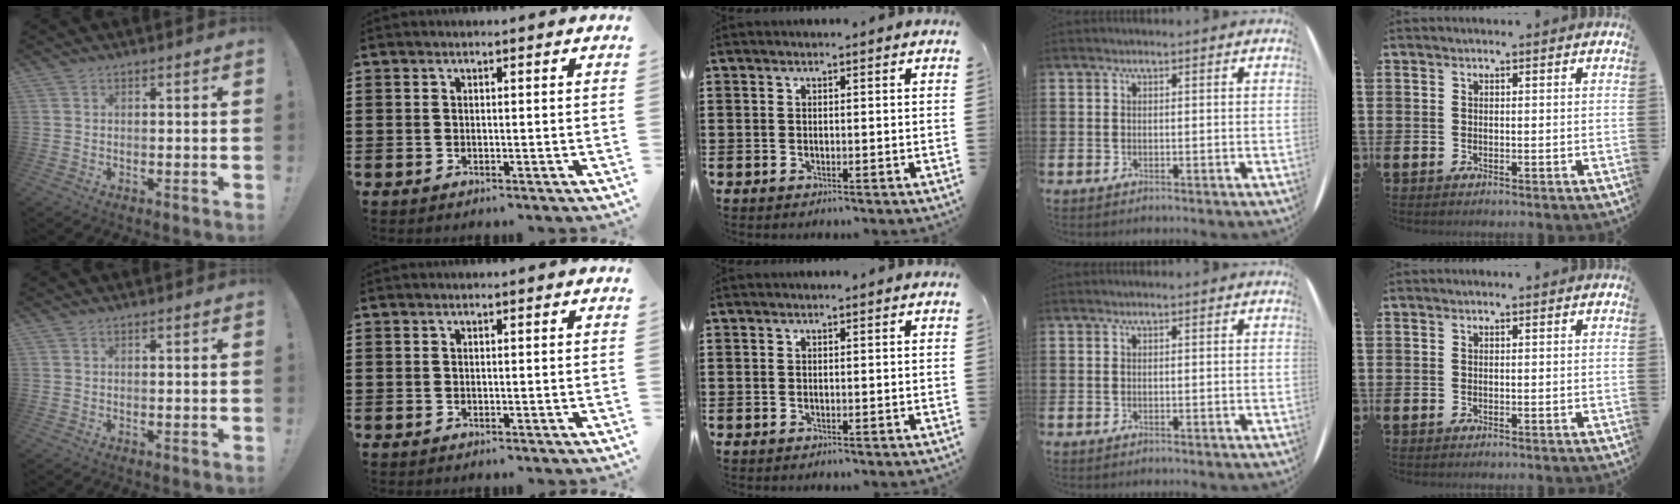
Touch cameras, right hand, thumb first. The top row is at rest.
{}